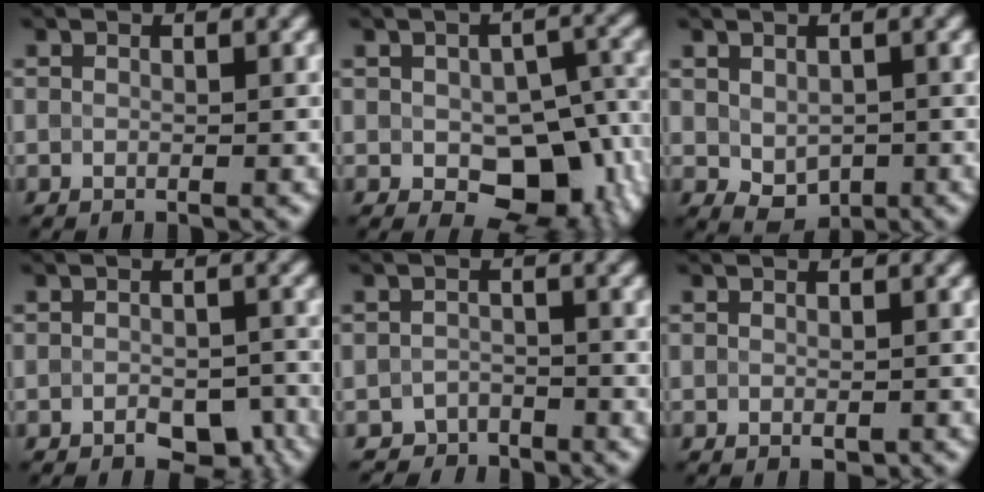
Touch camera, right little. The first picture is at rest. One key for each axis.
{"total": 9.1, "fx": -2.8, "fy": 5.2, "fz": 6.9, "tx": -0.104, "ty": -0.024, "tz": -0.016}
{"total": 1.8, "fx": -0.3, "fy": 1.2, "fz": 1.2, "tx": -0.029, "ty": -0.007, "tz": 0.016}
{"total": 3.0, "fx": -2.2, "fy": 1.1, "fz": 1.7, "tx": -0.025, "ty": 0.002, "tz": -0.019}
{"total": 2.2, "fx": -2.0, "fy": 0.3, "fz": -0.8, "tx": 0.014, "ty": 0.008, "tz": -0.028}
{"total": 0.5, "fx": -0.4, "fy": -0.3, "fz": 0.0, "tx": -0.007, "ty": -0.002, "tz": 0.007}